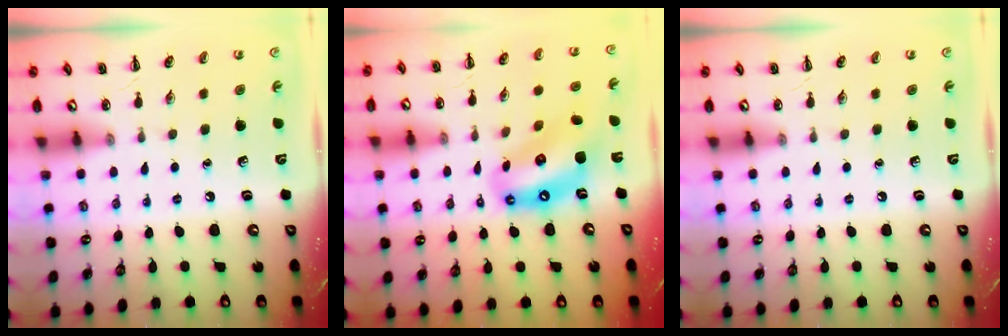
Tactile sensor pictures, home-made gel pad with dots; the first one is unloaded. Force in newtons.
{"total": 13.6, "press": 13.1, "slide": 3.7}
{"total": 0.0}